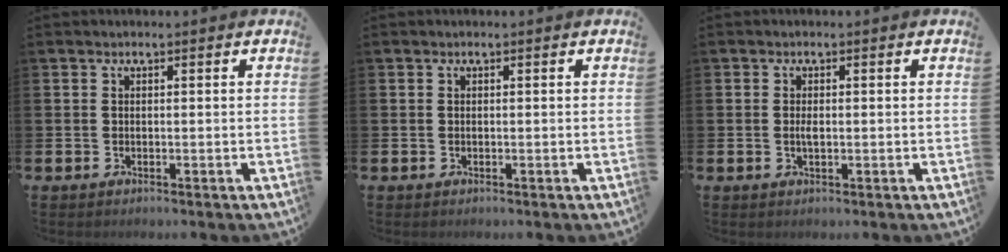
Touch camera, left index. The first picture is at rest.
{"total": 0.0}
{"total": 1.3, "force": [-0.1, 0.5, 1.2], "torque": [-0.021, 0.001, -0.003]}